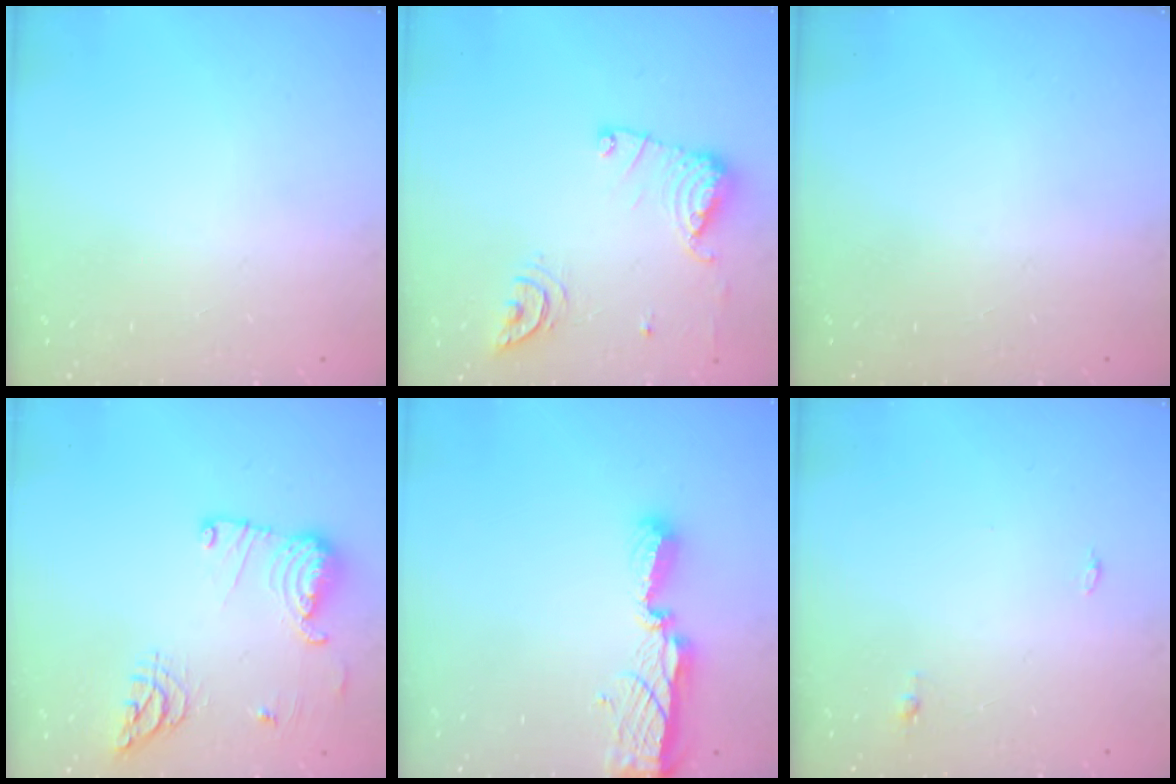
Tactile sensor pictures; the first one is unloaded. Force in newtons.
{"total": 12.2, "press": 12.2, "slide": 1.2}
{"total": 0.0}
{"total": 17.5, "press": 16.1, "slide": 6.9}
{"total": 8.3, "press": 8.3, "slide": 0.8}
{"total": 3.7, "press": 3.3, "slide": 1.7}